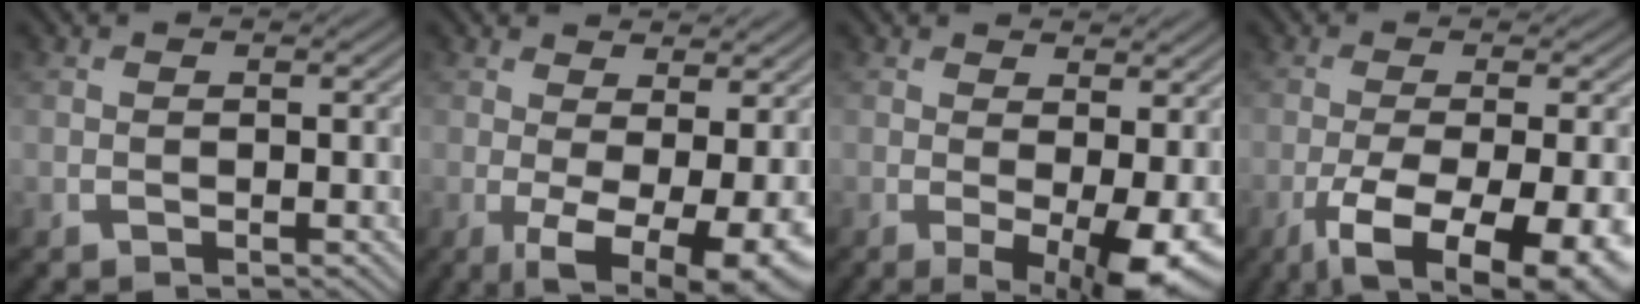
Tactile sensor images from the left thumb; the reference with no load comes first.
{"total": 8.4, "force": [-1.1, 2.9, 7.8], "torque": [-0.126, -0.009, -0.009]}
{"total": 7.0, "force": [-0.5, 2.1, 6.7], "torque": [-0.096, -0.009, -0.001]}
{"total": 12.8, "force": [-6.0, 4.1, 10.5], "torque": [-0.183, -0.025, -0.083]}